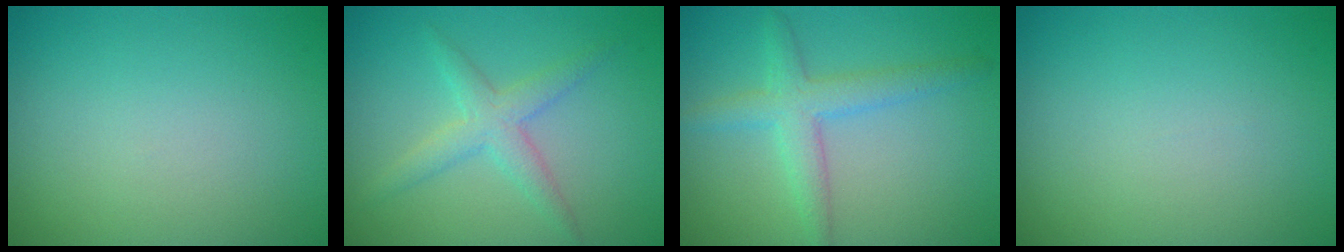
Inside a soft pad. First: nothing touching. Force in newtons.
{"total": 2.8, "press": 2.8, "slide": 0.1}
{"total": 3.4, "press": 3.4, "slide": 0.0}
{"total": 0.0}